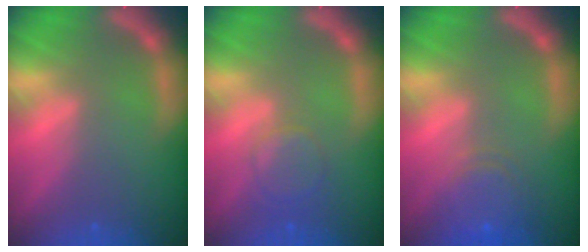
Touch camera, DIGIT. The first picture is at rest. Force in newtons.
{"total": 3.5}
{"total": 5.1}